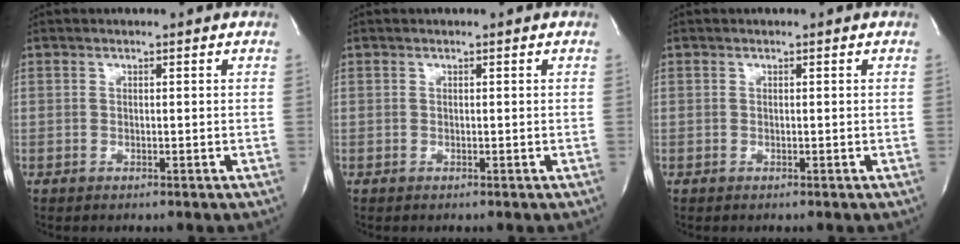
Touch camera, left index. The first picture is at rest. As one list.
[{"total": 0.0}, {"total": 0.0}]